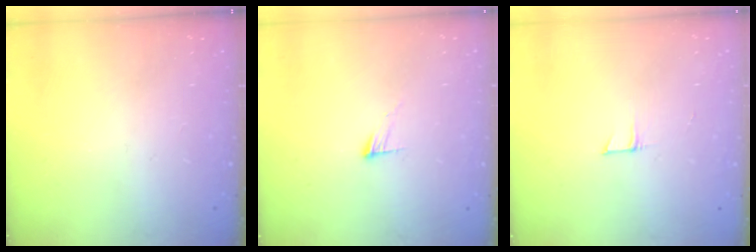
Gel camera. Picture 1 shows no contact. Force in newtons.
{"total": 4.5, "press": 4.5, "slide": 0.4}
{"total": 3.9, "press": 3.9, "slide": 0.3}